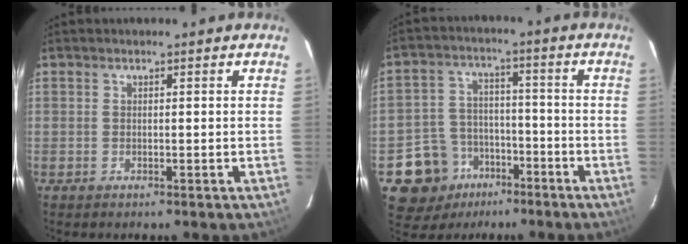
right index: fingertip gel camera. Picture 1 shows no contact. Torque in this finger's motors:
{"motor_torque": [-0.76, -0.49, -0.98, -0.21]}